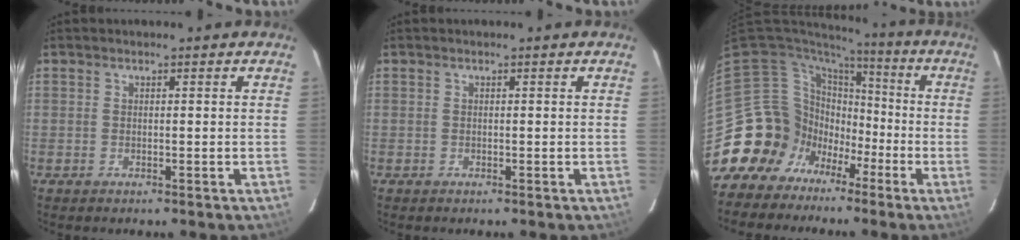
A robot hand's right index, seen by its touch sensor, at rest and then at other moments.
{"total": 0.0}
{"total": 13.8, "force": [-5.7, 12.4, 2.1], "torque": [-0.058, 0.050, -0.100]}